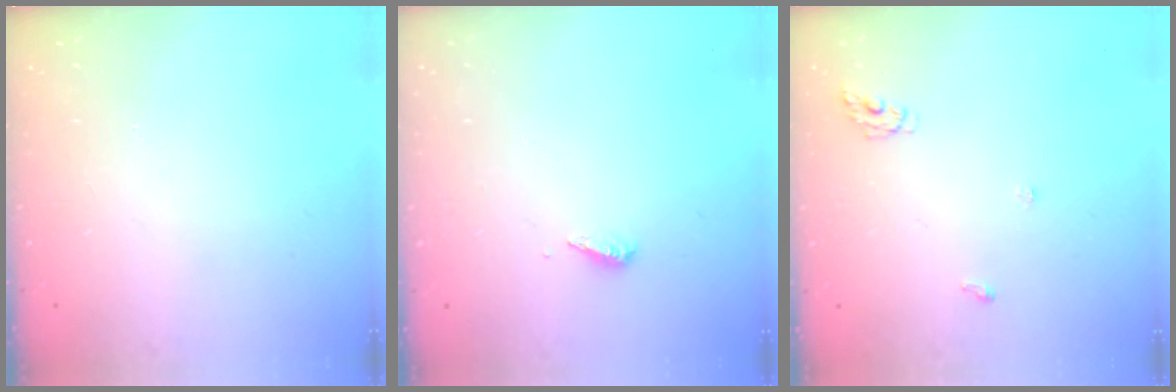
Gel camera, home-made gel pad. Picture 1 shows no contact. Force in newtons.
{"total": 2.8, "press": 2.8, "slide": 0.2}
{"total": 4.4, "press": 4.4, "slide": 0.3}